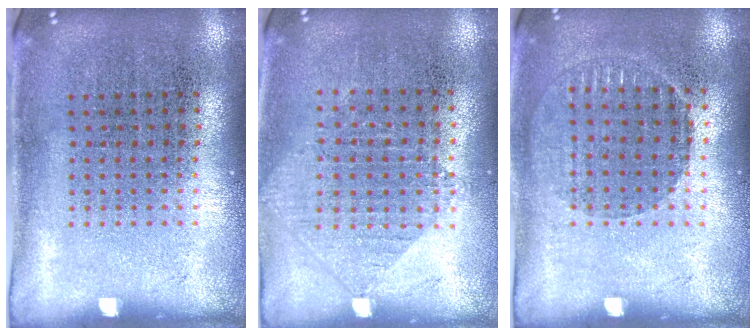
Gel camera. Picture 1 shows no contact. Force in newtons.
{"total": 1.0, "press": 0.9, "slide": 0.2}
{"total": 1.0, "press": 1.0, "slide": 0.1}